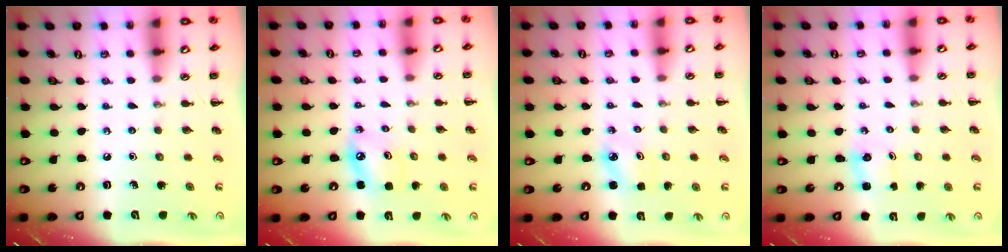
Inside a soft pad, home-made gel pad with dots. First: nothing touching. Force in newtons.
{"total": 5.9, "press": 5.7, "slide": 1.5}
{"total": 2.5, "press": 2.5, "slide": 0.5}
{"total": 0.9, "press": 0.9, "slide": 0.3}